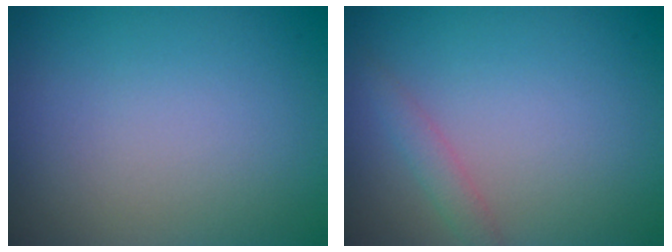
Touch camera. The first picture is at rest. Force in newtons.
{"total": 1.3, "press": 1.3, "slide": 0.1}